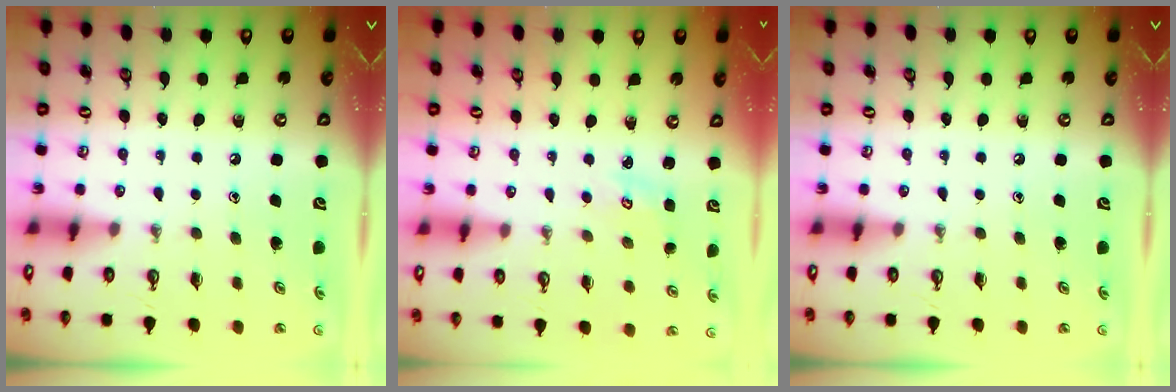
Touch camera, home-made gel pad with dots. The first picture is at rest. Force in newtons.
{"total": 1.9, "press": 1.9, "slide": 0.2}
{"total": 0.0}